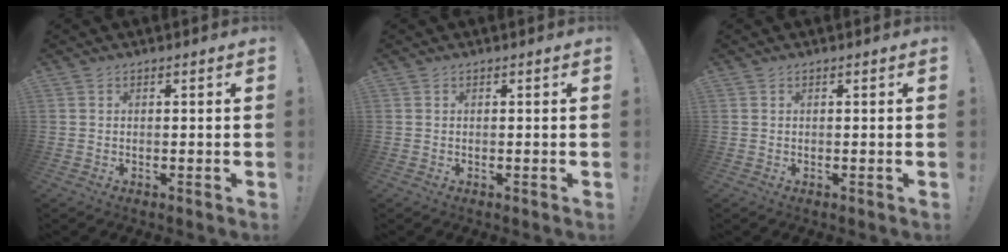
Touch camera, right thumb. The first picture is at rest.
{"total": 0.0}
{"total": 0.0}